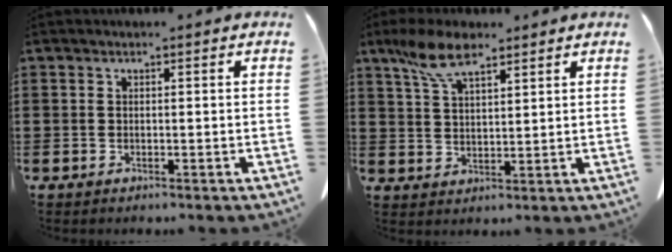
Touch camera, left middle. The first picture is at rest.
{"total": 7.5, "force": [5.1, 2.6, 4.9], "torque": [-0.108, -0.001, 0.095]}